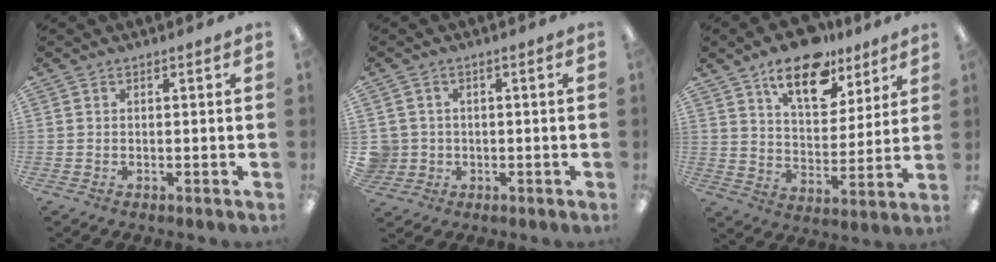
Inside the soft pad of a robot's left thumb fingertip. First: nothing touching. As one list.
[{"total": 3.8, "force": [0.0, 3.8, 0.2], "torque": [-0.020, 0.008, 0.000]}, {"total": 15.9, "force": [11.3, 7.5, 8.4], "torque": [-0.123, -0.060, 0.195]}]